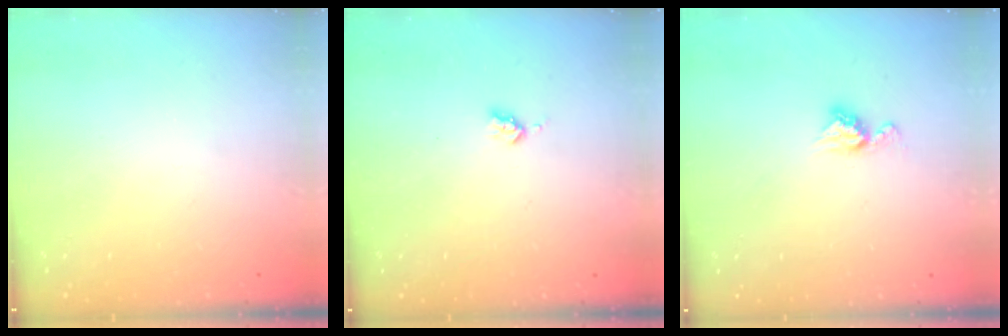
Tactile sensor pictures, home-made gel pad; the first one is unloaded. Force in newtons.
{"total": 2.7, "press": 2.6, "slide": 0.5}
{"total": 7.1, "press": 7.1, "slide": 0.3}